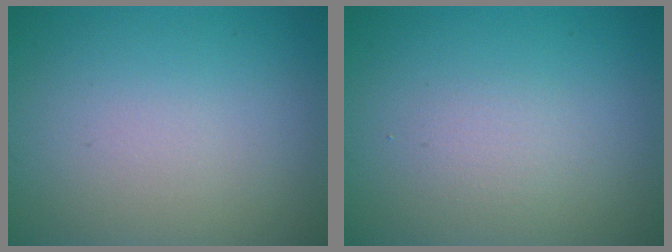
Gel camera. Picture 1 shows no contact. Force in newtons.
{"total": 1.1, "press": 1.1, "slide": 0.2}